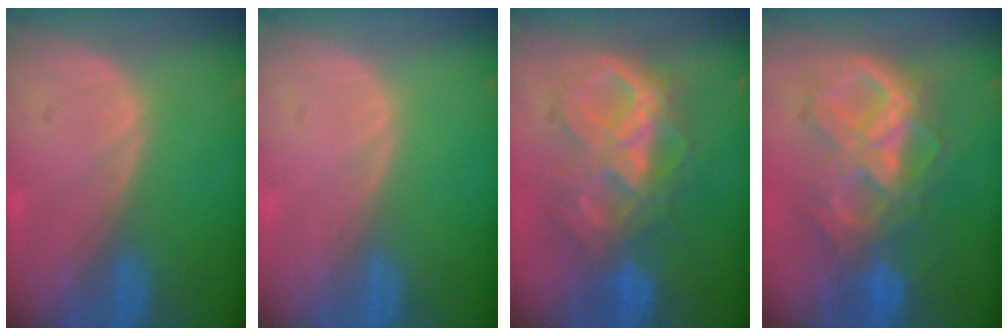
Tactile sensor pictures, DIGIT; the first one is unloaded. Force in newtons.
{"total": 0.0}
{"total": 9.9, "press": 9.8, "slide": 1.3}
{"total": 10.1, "press": 10.0, "slide": 1.2}